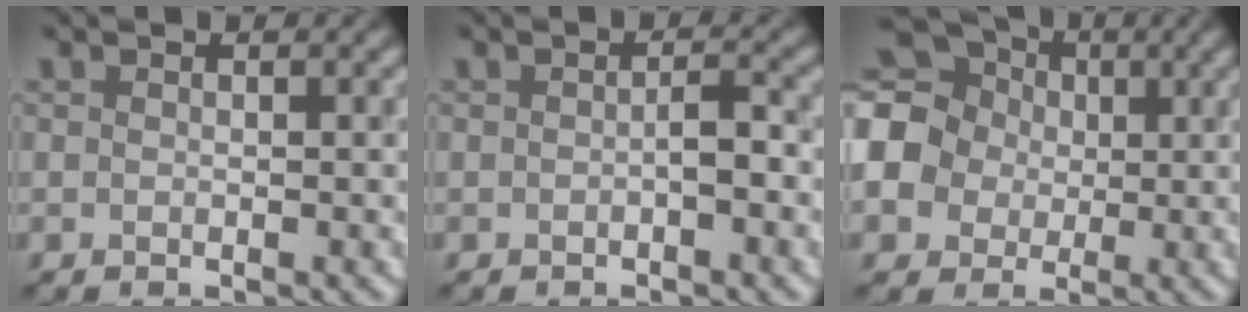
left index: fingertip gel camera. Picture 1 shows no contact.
{"total": 1.5, "force": [-0.5, 0.6, 1.3], "torque": [-0.022, 0.005, -0.010]}
{"total": 14.1, "force": [0.2, 13.1, 5.3], "torque": [-0.158, 0.007, -0.031]}